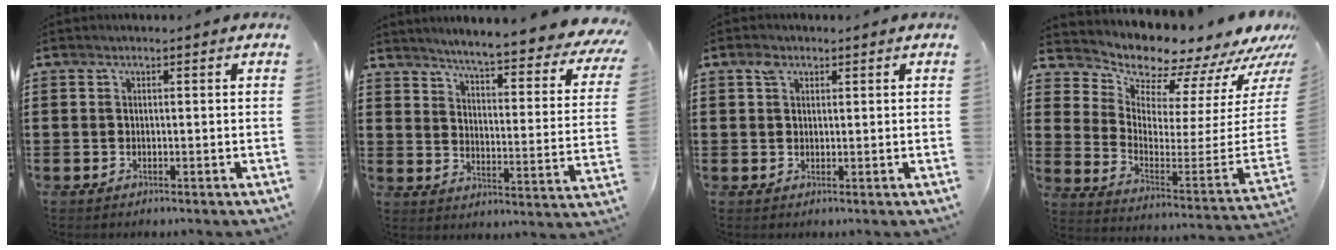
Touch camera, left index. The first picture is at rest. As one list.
[{"total": 5.0, "force": [4.3, -0.7, 2.4], "torque": [-0.059, -0.044, 0.063]}, {"total": 1.9, "force": [1.1, 1.2, 1.0], "torque": [-0.023, 0.004, 0.021]}, {"total": 8.4, "force": [8.3, 0.8, 0.3], "torque": [-0.026, -0.105, 0.137]}]